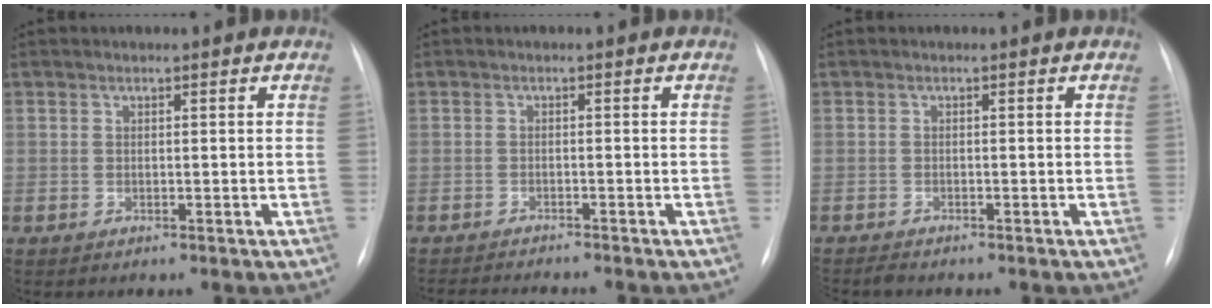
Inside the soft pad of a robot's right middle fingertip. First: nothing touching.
{"total": 7.1, "force": [-6.6, 0.0, 2.6], "torque": [-0.035, -0.015, -0.097]}
{"total": 1.3, "force": [-1.3, 0.1, 0.2], "torque": [-0.005, -0.004, -0.021]}